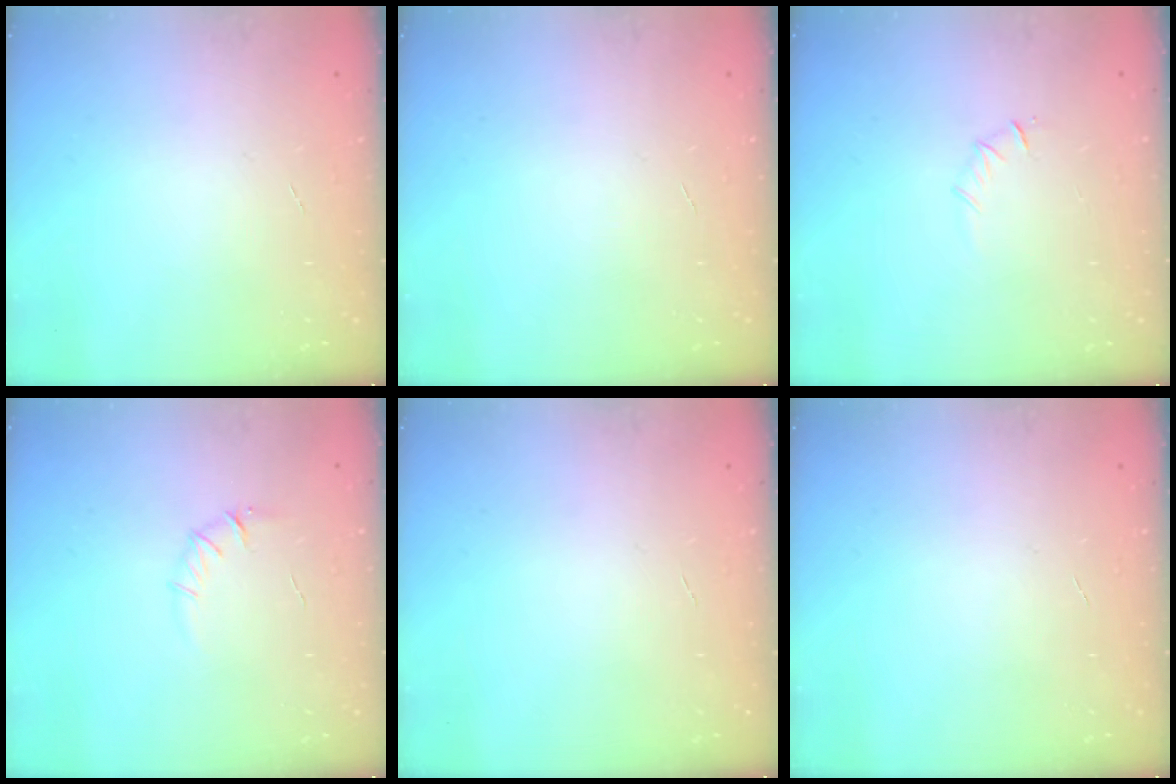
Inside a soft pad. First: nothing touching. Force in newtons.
{"total": 0.0}
{"total": 4.0, "press": 3.9, "slide": 1.1}
{"total": 4.7, "press": 4.4, "slide": 1.5}
{"total": 0.0}
{"total": 0.0}